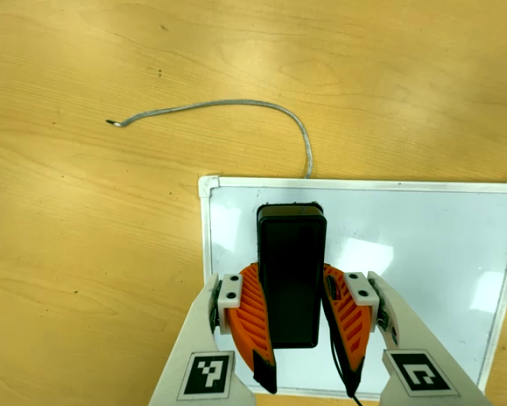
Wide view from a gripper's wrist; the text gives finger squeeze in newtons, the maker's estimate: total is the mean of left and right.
{"total": 9.3, "left": 8.0, "right": 10.7}